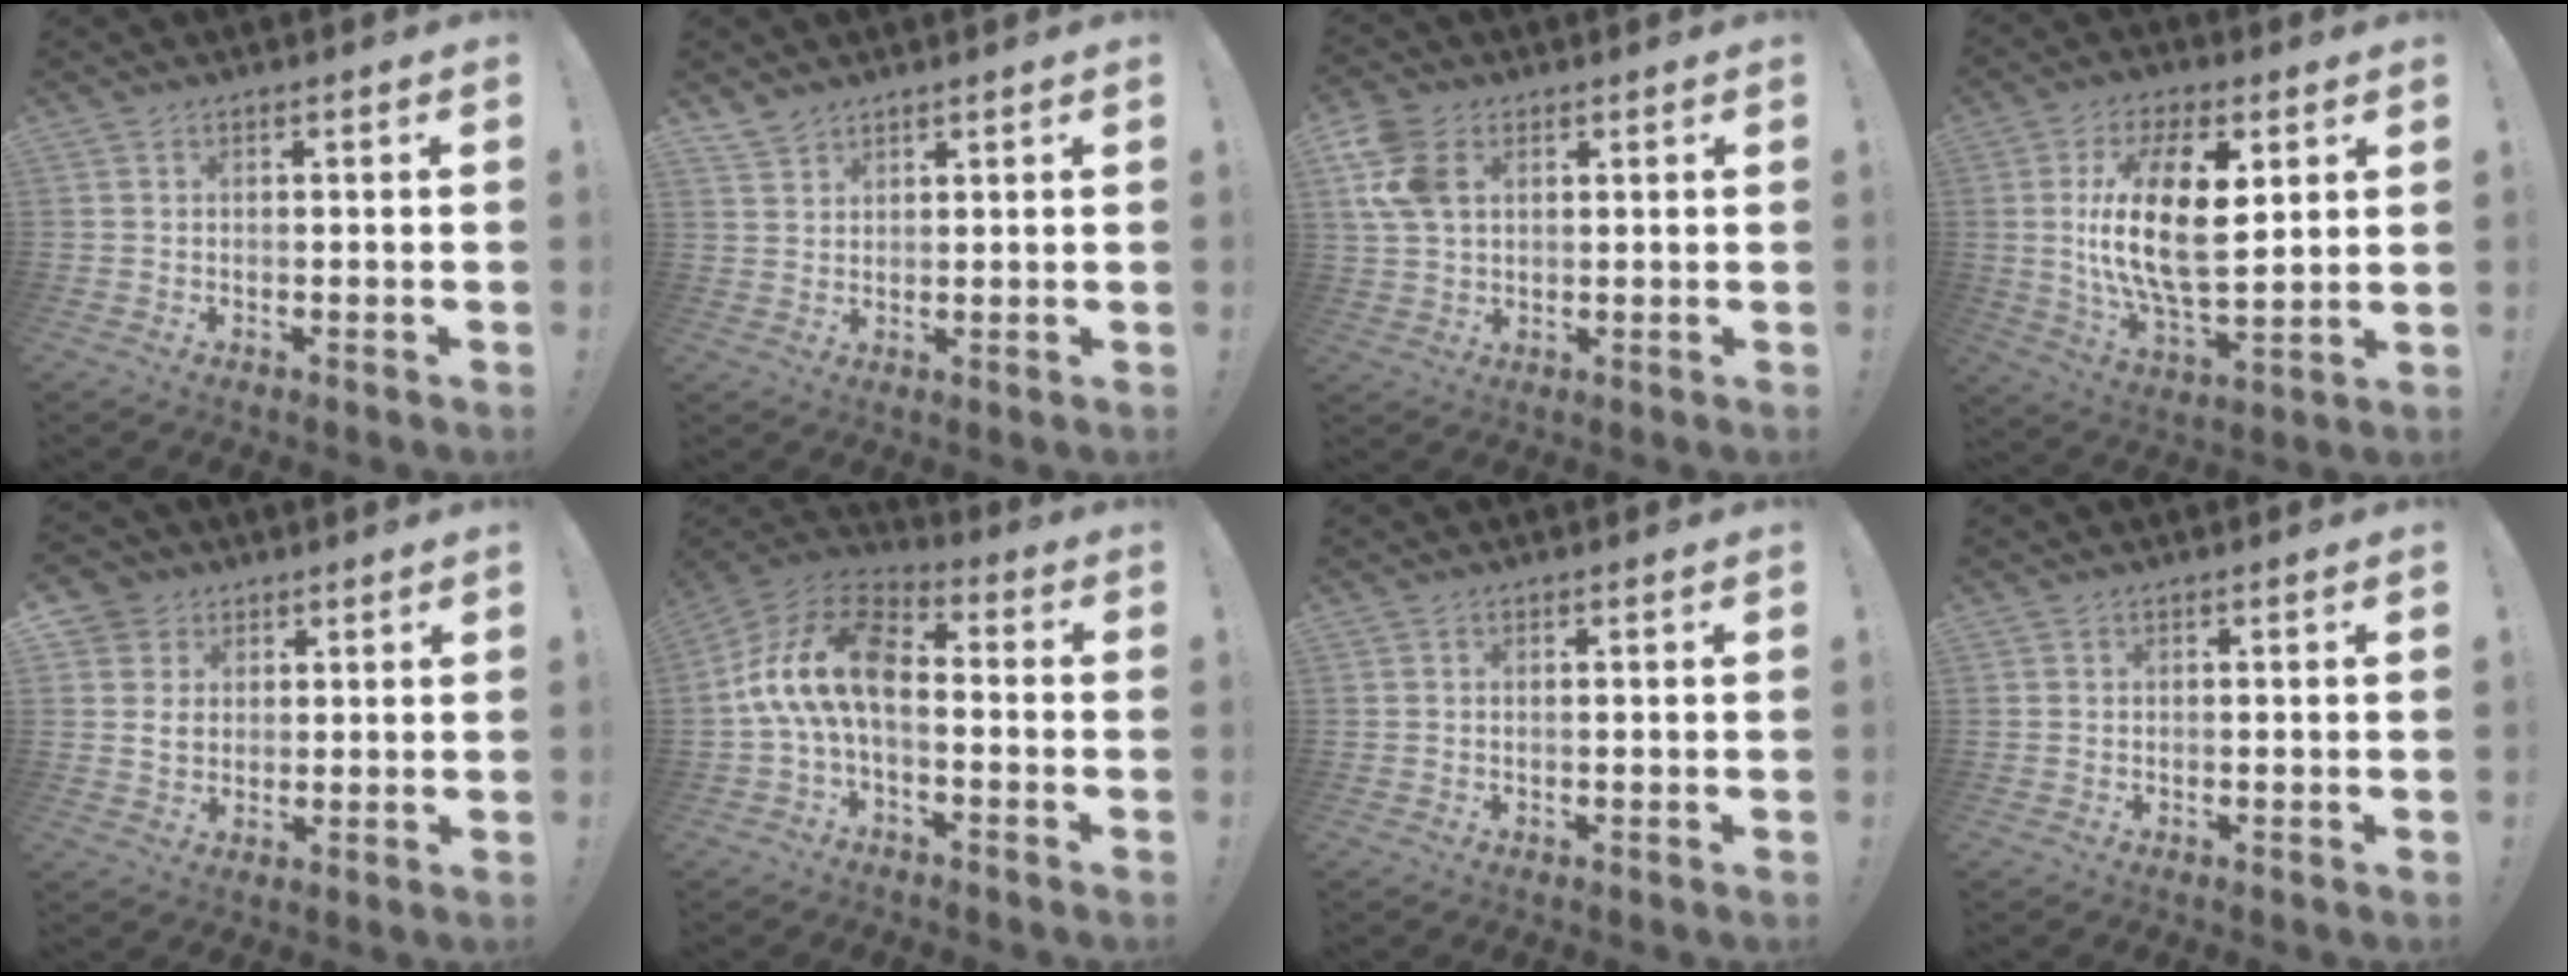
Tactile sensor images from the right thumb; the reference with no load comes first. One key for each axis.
{"total": 3.4, "fx": 3.0, "fy": 1.4, "fz": 0.7, "tx": -0.013, "ty": -0.022, "tz": 0.058}
{"total": 10.8, "fx": 3.7, "fy": 7.4, "fz": 7.0, "tx": -0.150, "ty": 0.003, "tz": 0.071}
{"total": 20.1, "fx": 3.7, "fy": 9.3, "fz": 17.4, "tx": -0.320, "ty": -0.013, "tz": 0.056}
{"total": 6.8, "fx": 2.1, "fy": 6.1, "fz": 1.8, "tx": -0.036, "ty": -0.005, "tz": 0.045}
{"total": 15.7, "fx": 0.0, "fy": 8.8, "fz": 13.0, "tx": -0.256, "ty": 0.019, "tz": 0.008}
{"total": 0.0}
{"total": 0.0}